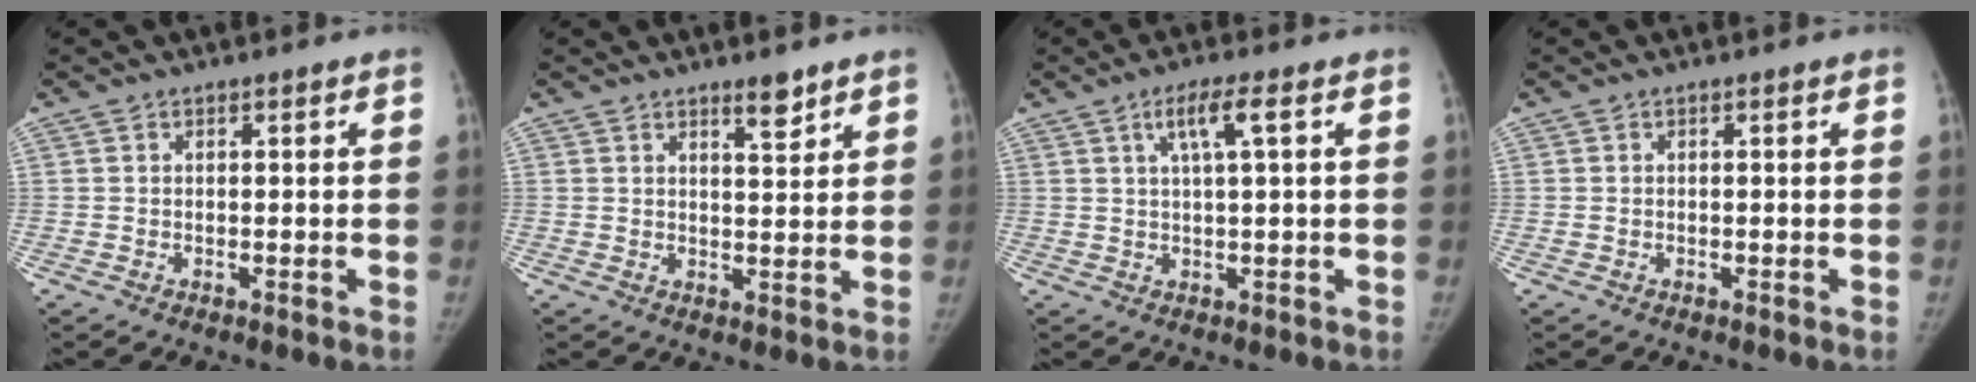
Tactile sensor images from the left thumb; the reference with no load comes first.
{"total": 3.8, "force": [2.9, 0.9, 2.2], "torque": [-0.020, -0.023, 0.046]}
{"total": 4.9, "force": [1.8, 0.4, 4.5], "torque": [-0.091, 0.004, 0.037]}
{"total": 0.0}